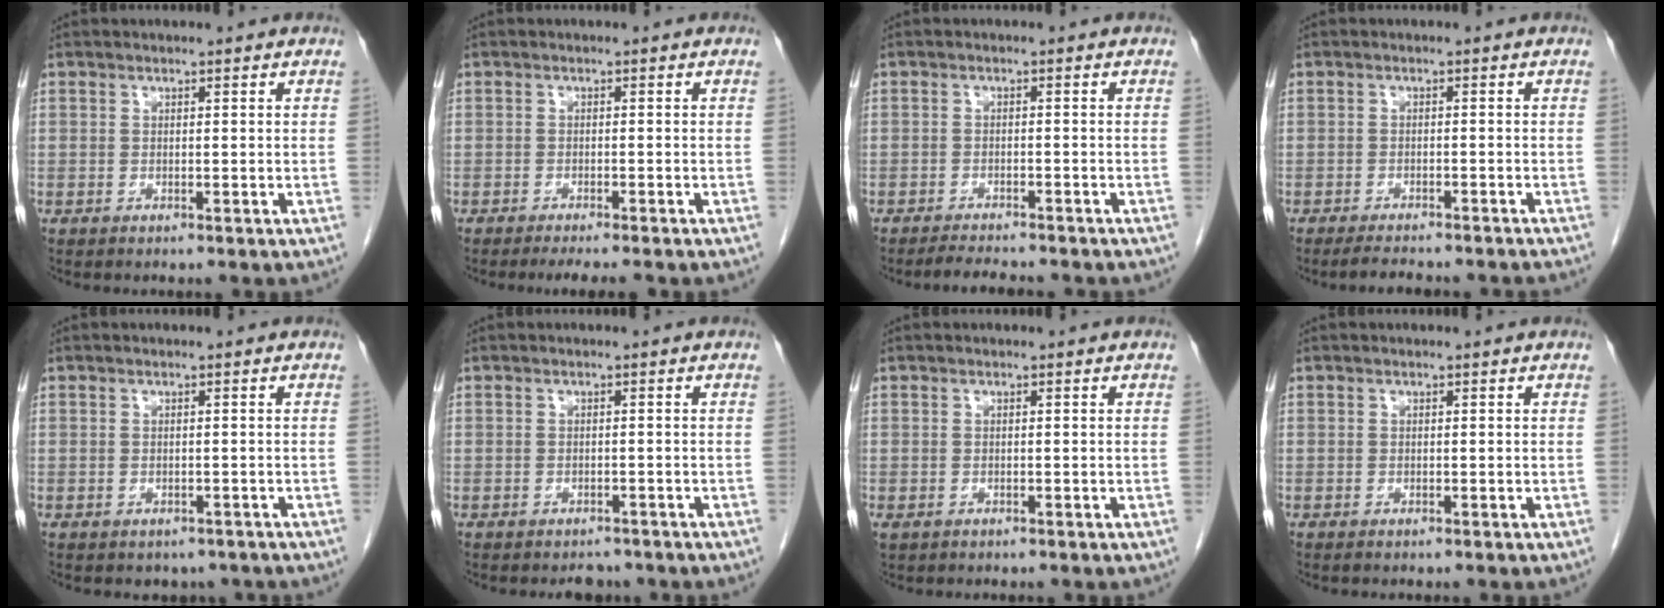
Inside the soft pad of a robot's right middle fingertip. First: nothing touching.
{"total": 4.7, "force": [-4.0, 0.3, 2.4], "torque": [-0.028, -0.009, -0.054]}
{"total": 5.6, "force": [-5.1, 0.9, 2.3], "torque": [-0.036, -0.010, -0.073]}
{"total": 7.0, "force": [-6.2, 1.0, 3.0], "torque": [-0.041, -0.006, -0.085]}
{"total": 2.5, "force": [-2.0, 1.5, 0.4], "torque": [-0.006, 0.003, -0.023]}
{"total": 2.1, "force": [-1.9, 0.9, 0.2], "torque": [-0.009, -0.002, -0.026]}
{"total": 0.7, "force": [-0.3, 0.4, 0.4], "torque": [-0.011, 0.001, 0.000]}
{"total": 0.0}